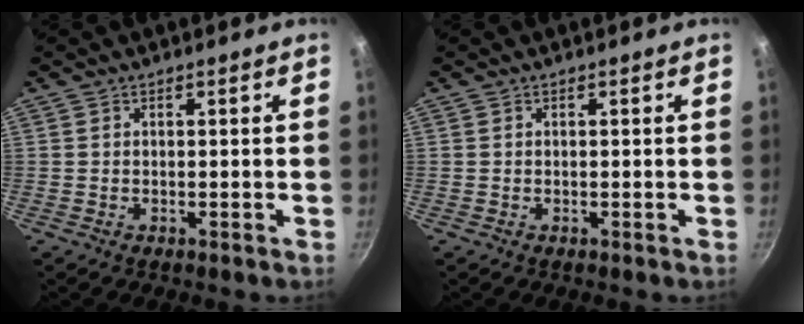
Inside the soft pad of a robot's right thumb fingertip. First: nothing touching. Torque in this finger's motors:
{"motor_torque": [-0.35, 0.09, 0.00, 0.00, 0.00]}